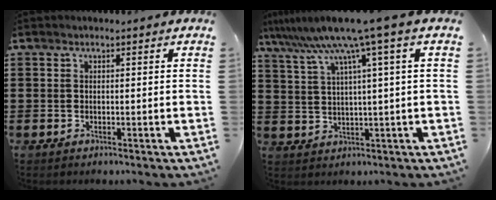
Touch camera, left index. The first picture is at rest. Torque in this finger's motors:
{"motor_torque": [2.14, 0.00, 1.05, 0.21]}